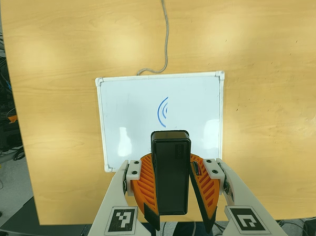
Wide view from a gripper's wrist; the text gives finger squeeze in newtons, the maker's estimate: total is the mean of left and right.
{"total": 8.8, "left": 8.8, "right": 8.8}